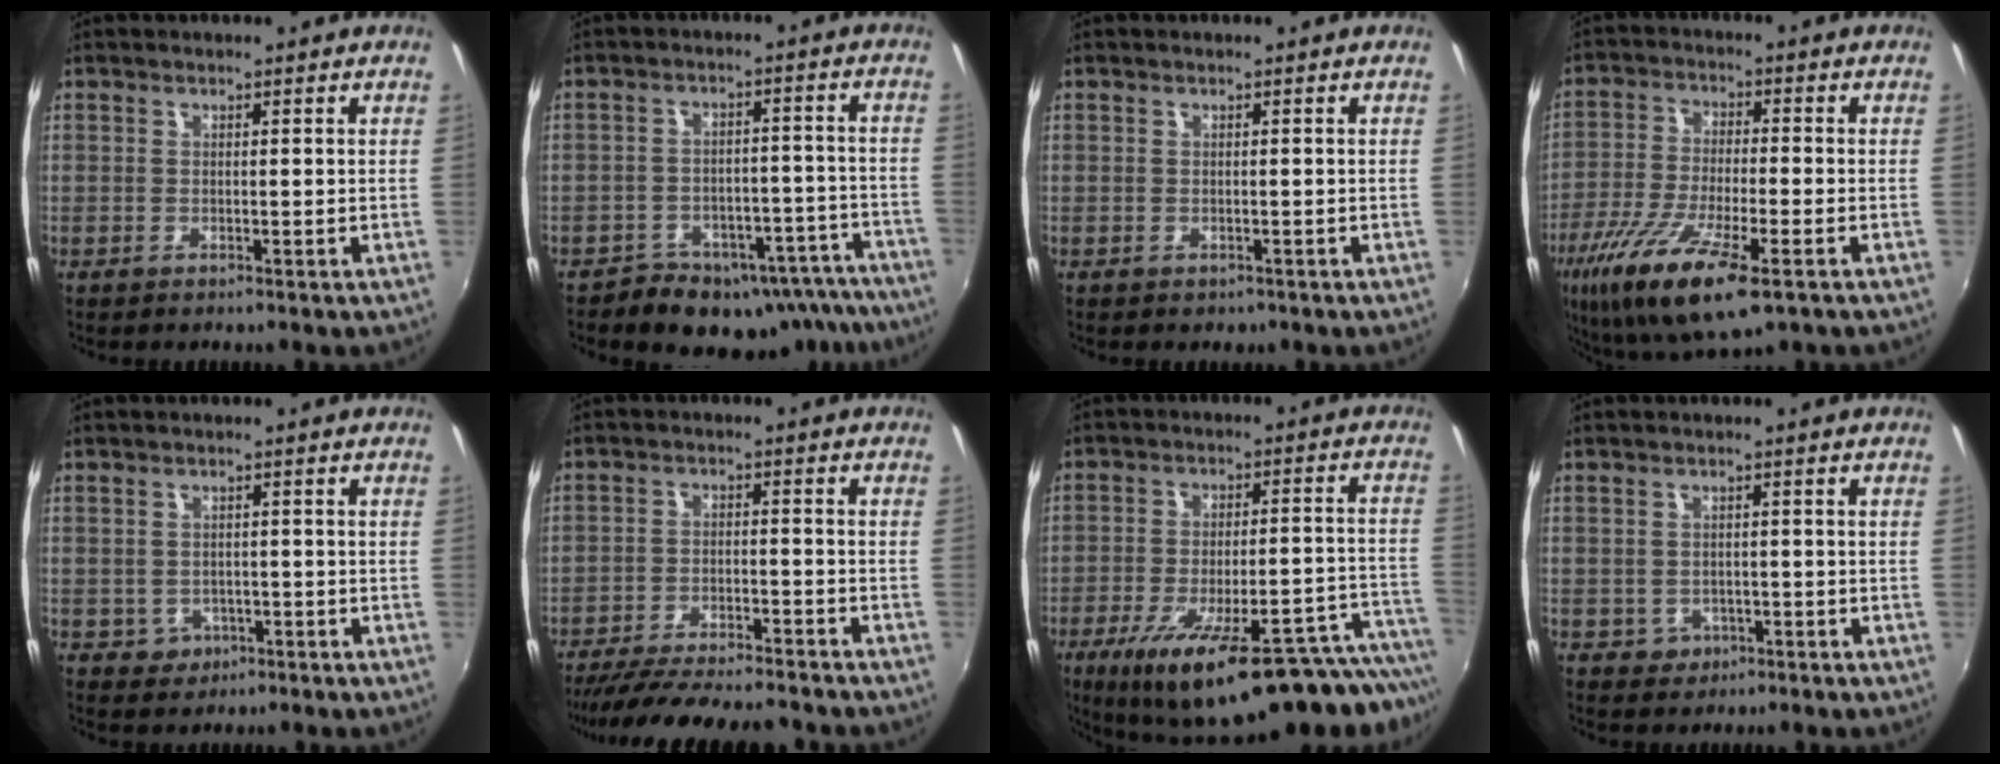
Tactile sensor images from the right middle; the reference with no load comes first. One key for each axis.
{"total": 16.5, "fx": -12.9, "fy": 9.0, "fz": 5.0, "tx": -0.091, "ty": 0.036, "tz": -0.138}
{"total": 0.9, "fx": -0.4, "fy": 0.8, "fz": 0.2, "tx": -0.006, "ty": -0.004, "tz": -0.004}
{"total": 16.8, "fx": -9.2, "fy": 4.4, "fz": 13.3, "tx": -0.271, "ty": -0.054, "tz": -0.172}
{"total": 3.5, "fx": -1.3, "fy": 3.1, "fz": 0.6, "tx": -0.023, "ty": 0.003, "tz": -0.013}
{"total": 17.7, "fx": -15.7, "fy": 3.2, "fz": 7.7, "tx": -0.155, "ty": -0.023, "tz": -0.233}
{"total": 27.5, "fx": -21.3, "fy": 3.3, "fz": 17.1, "tx": -0.223, "ty": -0.051, "tz": -0.296}
{"total": 3.2, "fx": -1.2, "fy": 2.8, "fz": 0.6, "tx": -0.021, "ty": 0.001, "tz": -0.013}